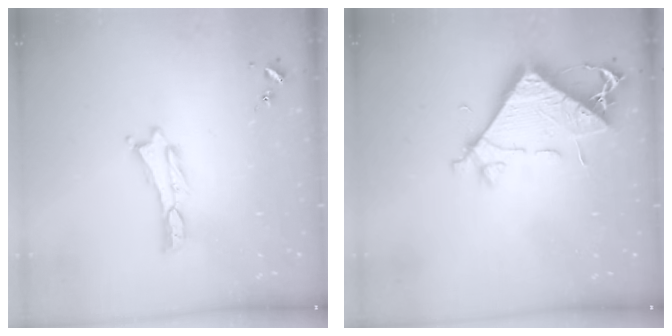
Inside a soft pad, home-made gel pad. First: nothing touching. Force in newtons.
{"total": 7.8, "press": 7.7, "slide": 1.2}